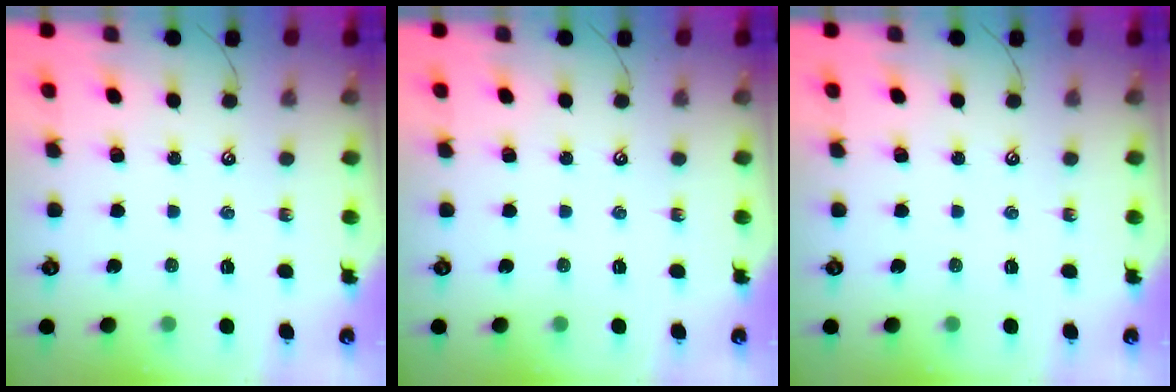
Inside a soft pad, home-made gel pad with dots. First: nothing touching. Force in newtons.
{"total": 0.0}
{"total": 0.0}